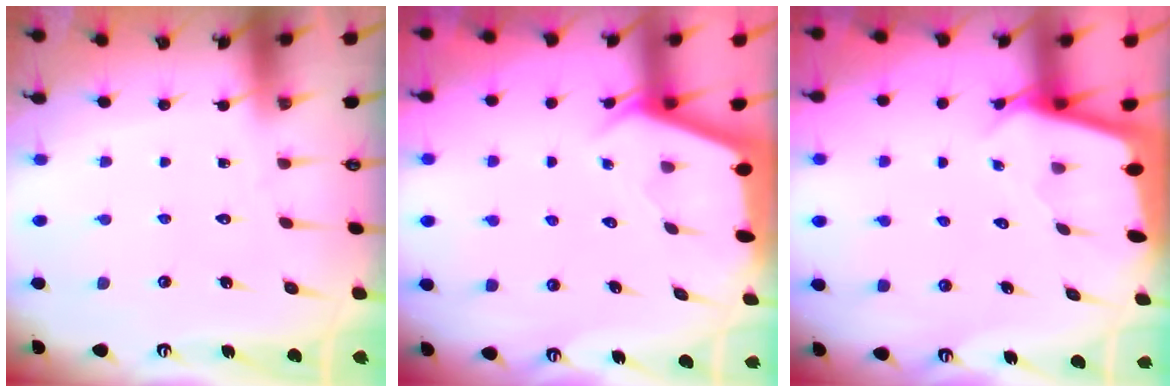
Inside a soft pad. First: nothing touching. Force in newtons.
{"total": 2.3, "press": 2.3, "slide": 0.3}
{"total": 2.4, "press": 2.4, "slide": 0.2}